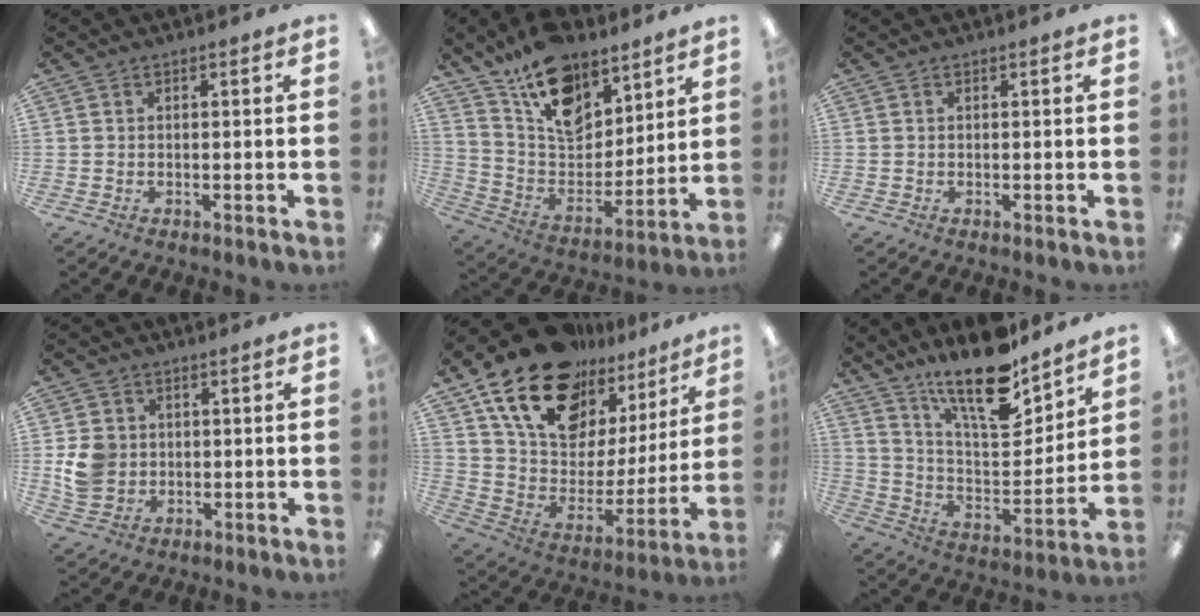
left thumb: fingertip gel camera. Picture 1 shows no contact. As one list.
[{"total": 17.9, "force": [11.9, 10.4, 8.2], "torque": [-0.146, -0.073, 0.221]}, {"total": 0.0}, {"total": 7.3, "force": [0.5, 6.5, 3.2], "torque": [-0.064, 0.010, 0.013]}, {"total": 20.6, "force": [15.5, 10.4, 8.8], "torque": [-0.168, -0.106, 0.280]}, {"total": 18.7, "force": [14.7, 5.5, 10.1], "torque": [-0.187, -0.100, 0.255]}]